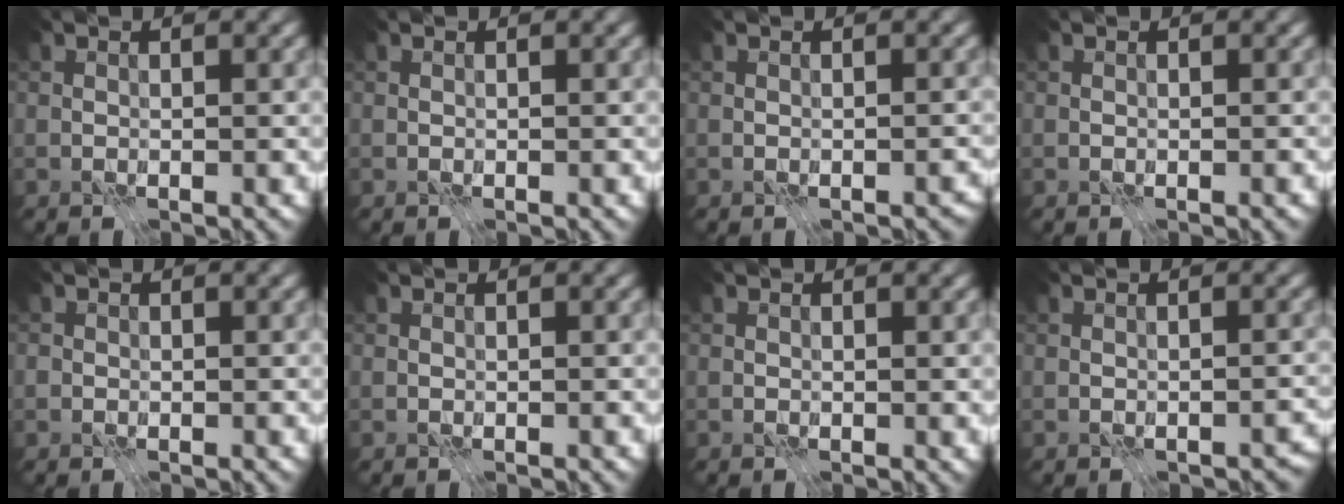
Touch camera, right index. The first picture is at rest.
{"total": 0.0}
{"total": 0.7, "force": [-0.4, 0.4, 0.4], "torque": [-0.003, -0.006, -0.001]}
{"total": 0.0}
{"total": 0.7, "force": [-0.1, 0.6, 0.1], "torque": [-0.001, 0.001, -0.005]}
{"total": 0.0}
{"total": 0.0}
{"total": 1.4, "force": [-0.8, 0.8, 0.7], "torque": [-0.005, -0.007, -0.006]}